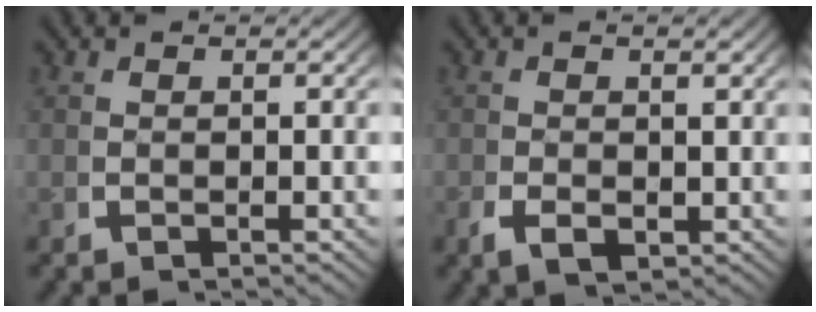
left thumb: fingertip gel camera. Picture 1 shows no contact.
{"total": 2.0, "force": [-0.3, 1.3, 1.5], "torque": [-0.035, -0.016, 0.004]}